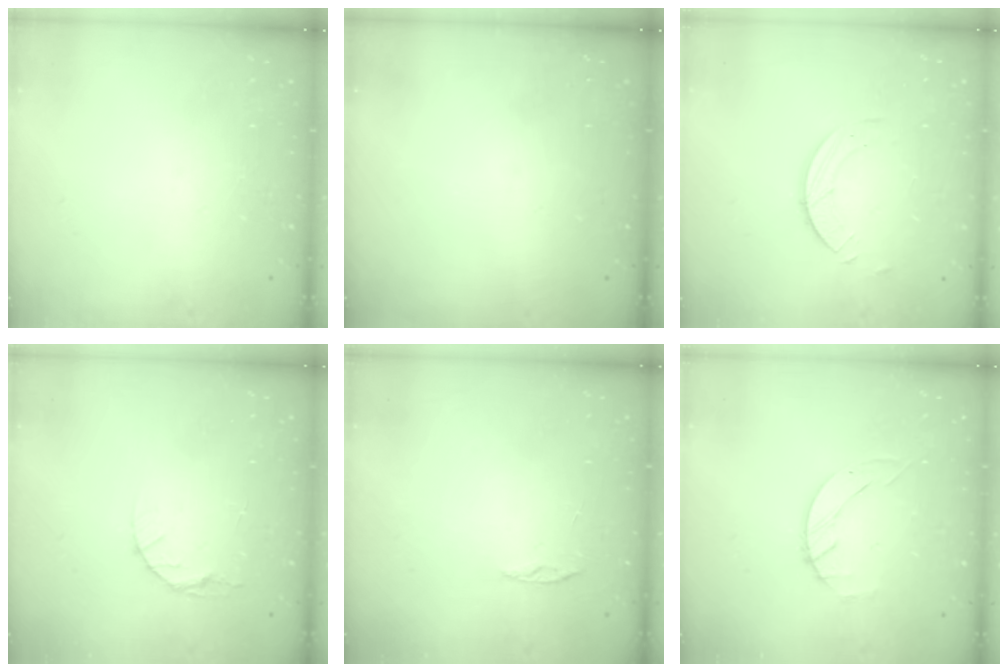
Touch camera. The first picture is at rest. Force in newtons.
{"total": 0.0}
{"total": 4.0, "press": 4.0, "slide": 0.4}
{"total": 4.9, "press": 4.9, "slide": 0.6}
{"total": 4.0, "press": 3.9, "slide": 0.4}
{"total": 2.0, "press": 2.0, "slide": 0.3}